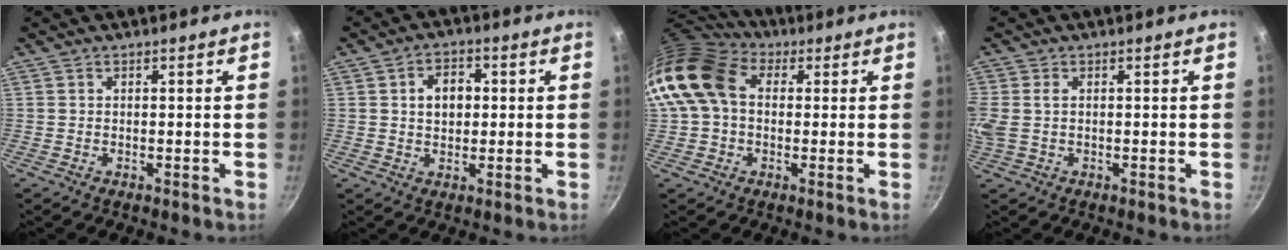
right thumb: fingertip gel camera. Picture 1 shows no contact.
{"total": 5.7, "force": [0.8, 4.1, 3.9], "torque": [-0.040, 0.008, 0.011]}
{"total": 13.5, "force": [1.6, 10.1, 8.9], "torque": [-0.155, 0.024, 0.013]}
{"total": 5.7, "force": [0.7, 3.2, 4.7], "torque": [-0.108, 0.005, 0.012]}